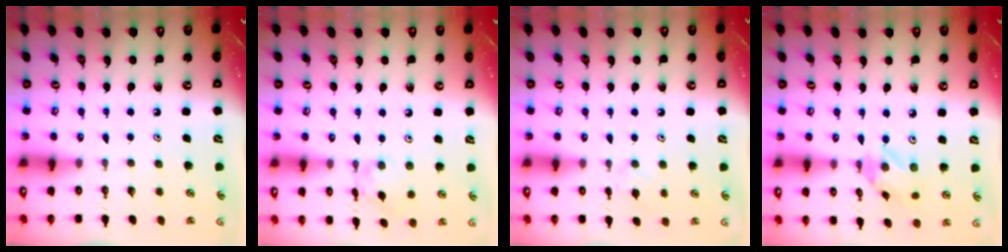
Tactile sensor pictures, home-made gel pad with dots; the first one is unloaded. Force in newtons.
{"total": 5.6, "press": 5.6, "slide": 0.3}
{"total": 4.1, "press": 4.1, "slide": 0.7}
{"total": 3.2, "press": 3.2, "slide": 0.1}